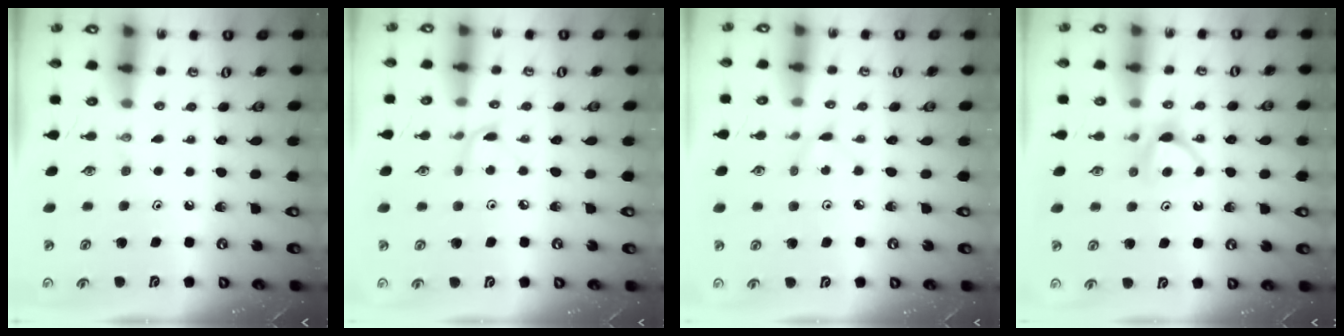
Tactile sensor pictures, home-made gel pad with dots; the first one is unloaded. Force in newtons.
{"total": 3.3, "press": 3.3, "slide": 0.4}
{"total": 2.3, "press": 2.3, "slide": 0.3}
{"total": 5.5, "press": 5.5, "slide": 0.7}